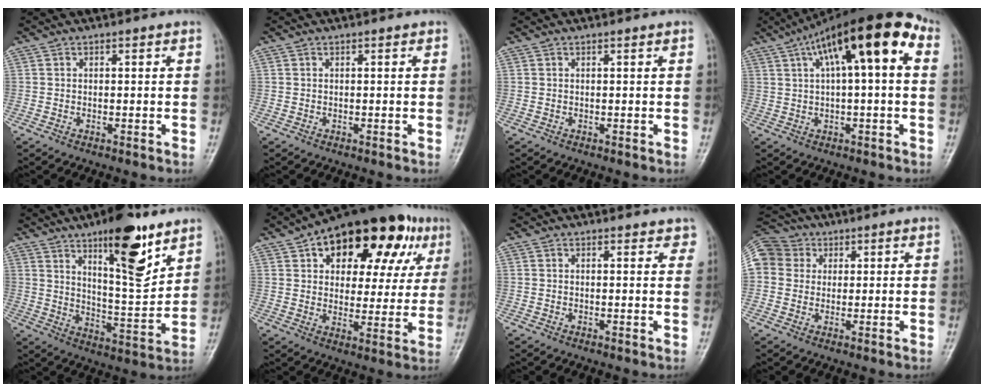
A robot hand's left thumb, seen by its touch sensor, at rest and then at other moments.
{"total": 0.0}
{"total": 0.0}
{"total": 16.3, "force": [5.2, 5.1, 14.6], "torque": [-0.216, 0.040, 0.070]}
{"total": 15.8, "force": [9.4, 4.9, 11.8], "torque": [-0.146, -0.061, 0.150]}
{"total": 22.8, "force": [10.6, 12.4, 15.9], "torque": [-0.174, 0.010, 0.147]}
{"total": 2.4, "force": [2.0, 1.1, 0.7], "torque": [0.013, -0.007, 0.013]}
{"total": 12.6, "force": [3.1, 11.1, 5.0], "torque": [-0.108, 0.033, 0.052]}